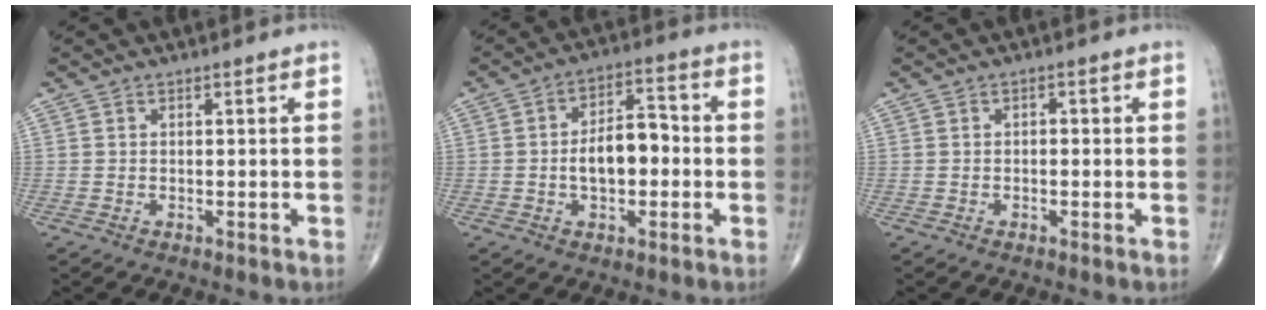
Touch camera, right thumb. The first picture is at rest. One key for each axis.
{"total": 9.2, "fx": -1.1, "fy": 5.1, "fz": 7.6, "tx": -0.110, "ty": 0.028, "tz": -0.024}
{"total": 0.9, "fx": -0.1, "fy": 0.6, "fz": 0.6, "tx": 0.002, "ty": 0.004, "tz": -0.007}